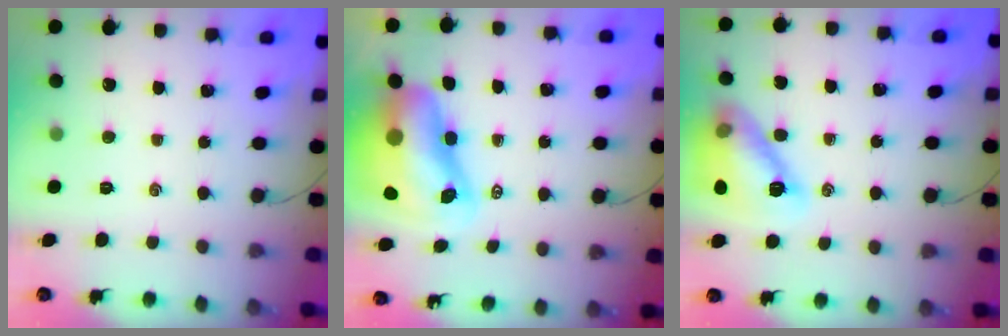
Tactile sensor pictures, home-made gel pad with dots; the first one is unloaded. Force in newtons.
{"total": 14.7, "press": 14.2, "slide": 3.9}
{"total": 13.9, "press": 13.9, "slide": 0.6}